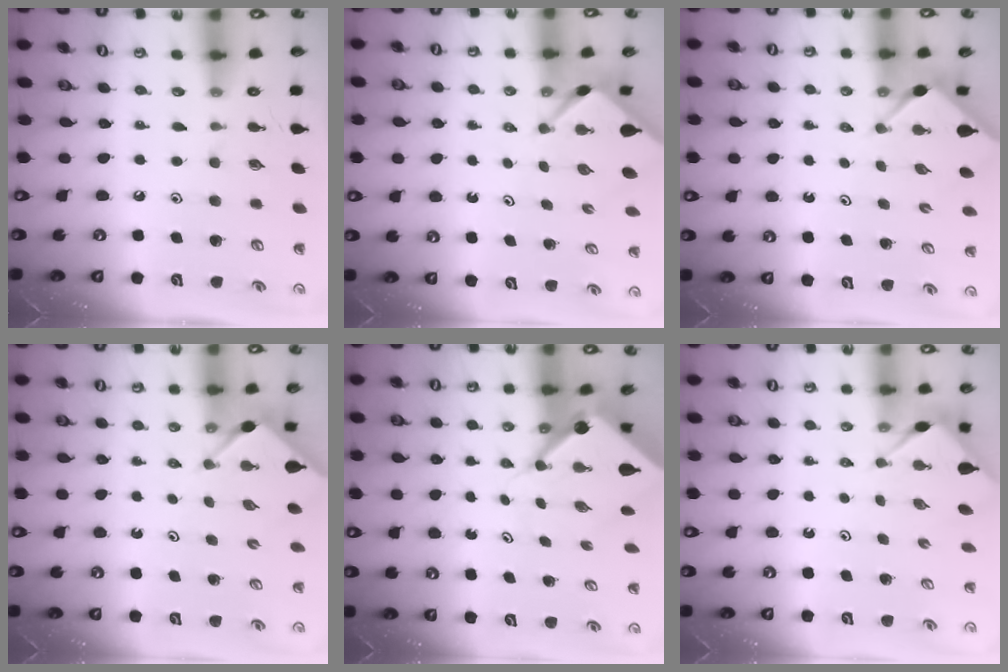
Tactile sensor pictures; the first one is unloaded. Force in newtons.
{"total": 2.5, "press": 2.5, "slide": 0.3}
{"total": 3.1, "press": 3.0, "slide": 0.4}
{"total": 2.9, "press": 2.9, "slide": 0.3}
{"total": 6.5, "press": 6.5, "slide": 0.5}
{"total": 3.7, "press": 3.7, "slide": 0.0}